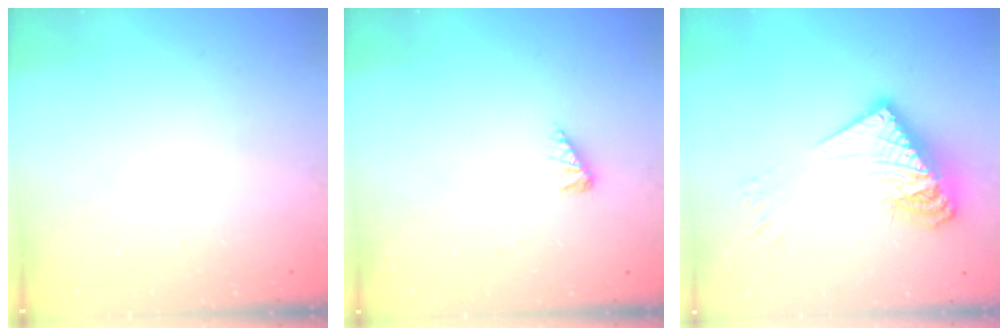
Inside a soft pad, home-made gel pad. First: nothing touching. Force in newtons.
{"total": 3.1, "press": 3.1, "slide": 0.4}
{"total": 16.1, "press": 16.1, "slide": 1.5}